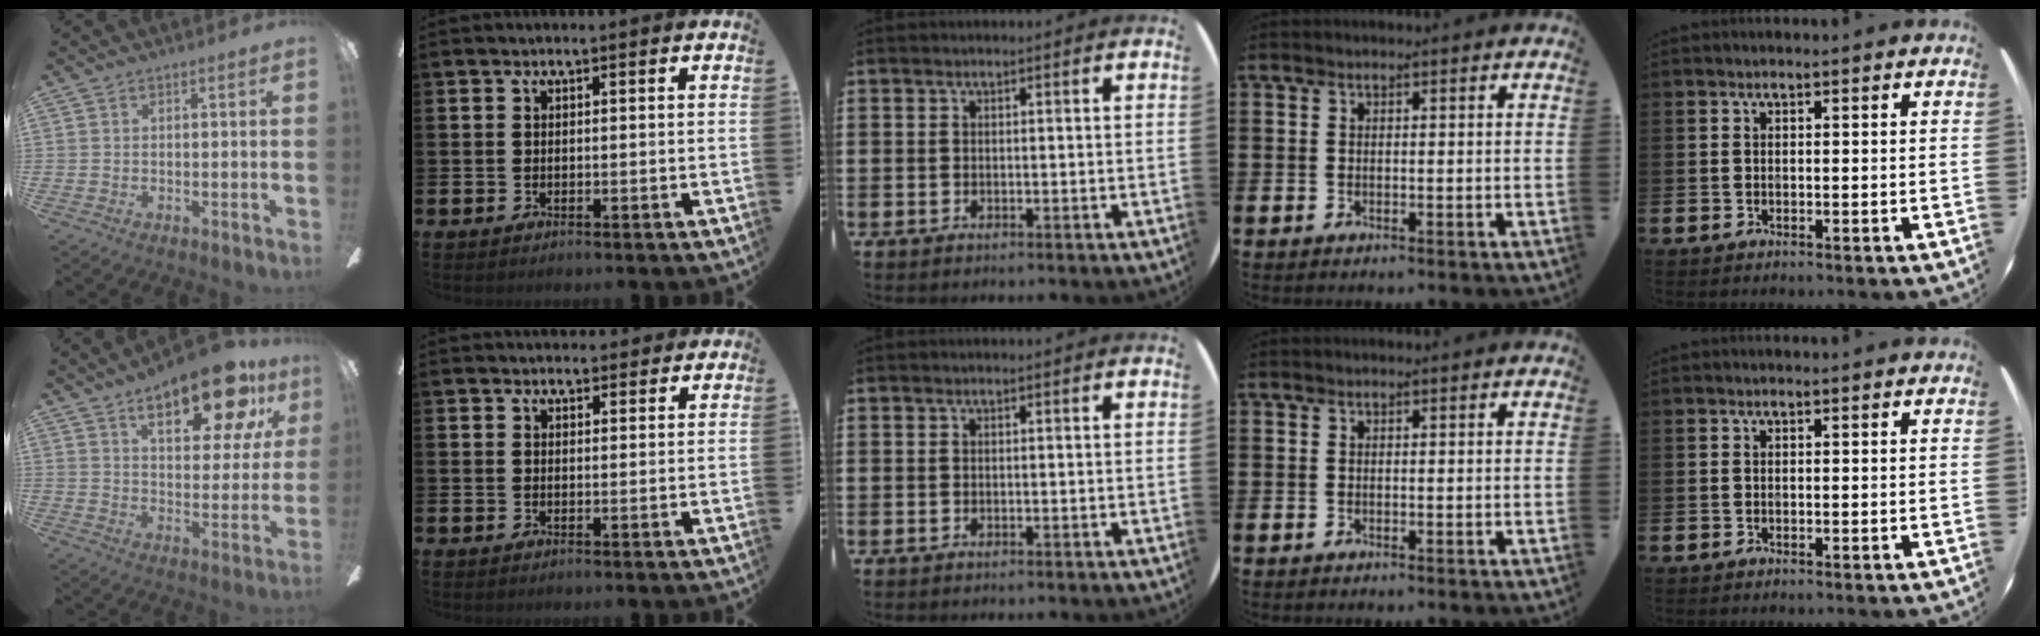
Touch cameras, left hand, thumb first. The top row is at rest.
{"thumb": {"total": 18.8, "force": [10.9, 7.7, 13.2], "torque": [-0.182, -0.046, 0.173]}, "index": {"total": 2.5, "force": [2.4, 0.9, -0.1], "torque": [0.007, -0.011, 0.042]}}